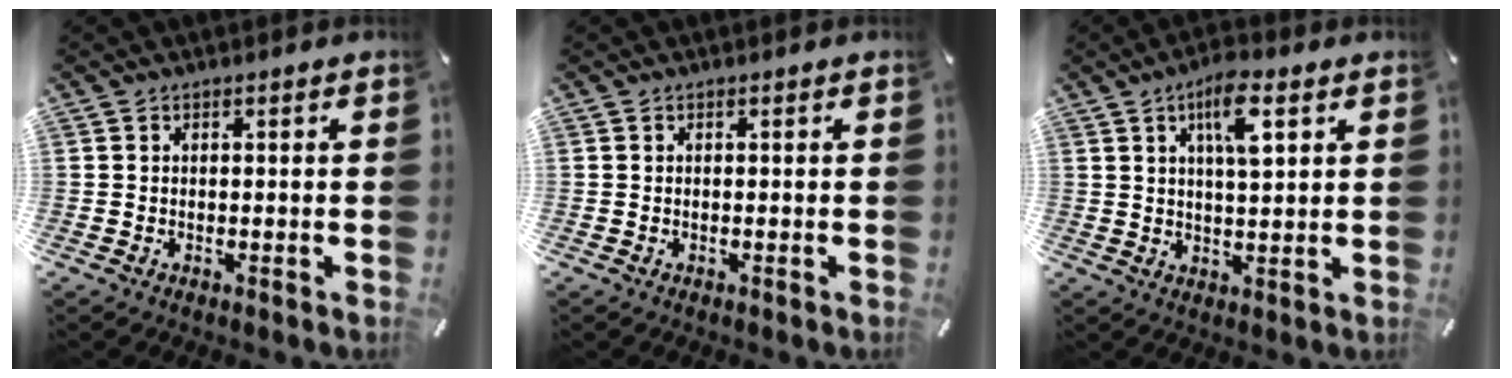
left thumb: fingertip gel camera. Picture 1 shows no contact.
{"total": 0.0}
{"total": 8.2, "force": [3.8, 2.5, 6.8], "torque": [-0.117, -0.003, 0.060]}